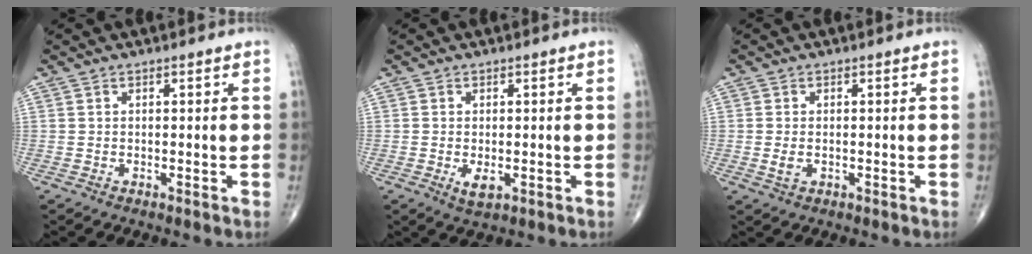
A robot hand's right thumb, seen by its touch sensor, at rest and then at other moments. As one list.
[{"total": 2.7, "force": [-0.7, 1.4, 2.3], "torque": [-0.038, -0.006, -0.008]}, {"total": 2.2, "force": [-0.3, 1.3, 1.6], "torque": [-0.034, -0.002, -0.006]}]